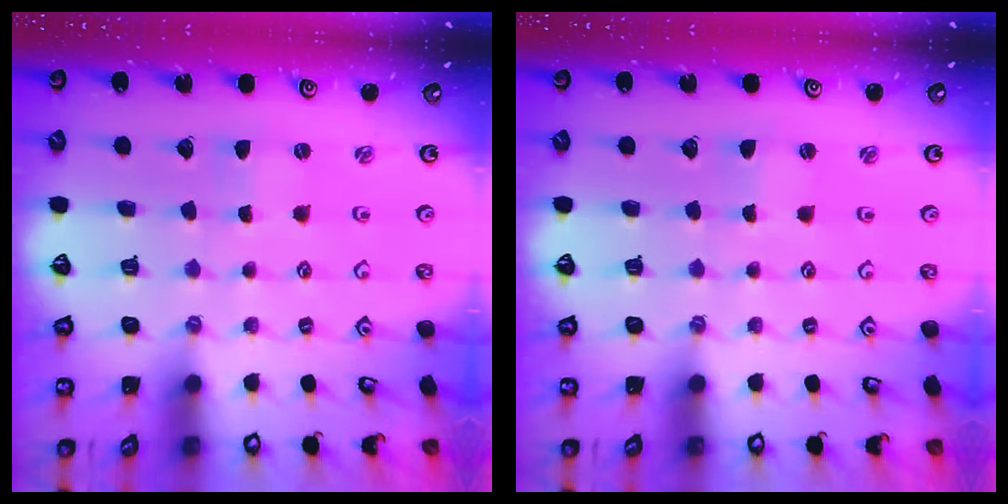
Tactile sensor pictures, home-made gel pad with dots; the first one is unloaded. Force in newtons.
{"total": 0.0}